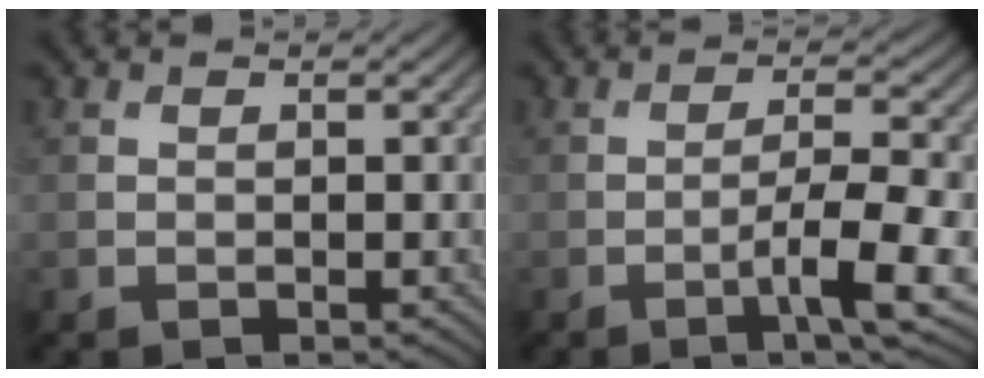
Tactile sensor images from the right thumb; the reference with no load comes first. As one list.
[{"total": 6.1, "force": [-2.5, 0.8, 5.5], "torque": [-0.095, 0.007, -0.047]}]